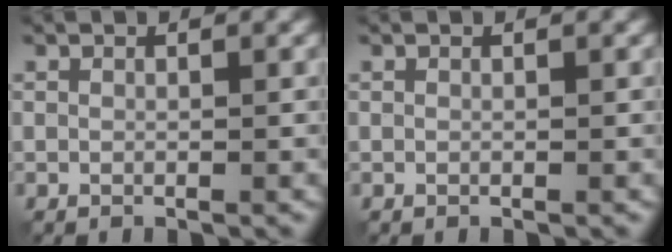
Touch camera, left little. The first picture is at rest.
{"total": 0.0}